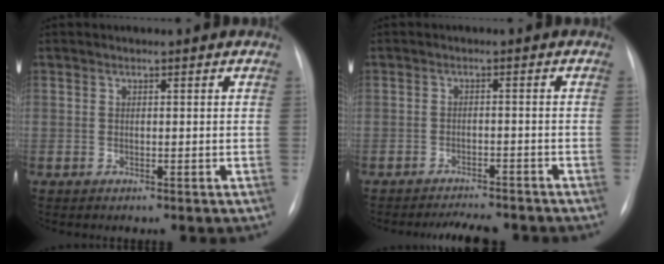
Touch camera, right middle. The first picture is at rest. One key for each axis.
{"total": 6.4, "fx": -5.9, "fy": 1.4, "fz": 1.9, "tx": -0.021, "ty": -0.004, "tz": -0.081}